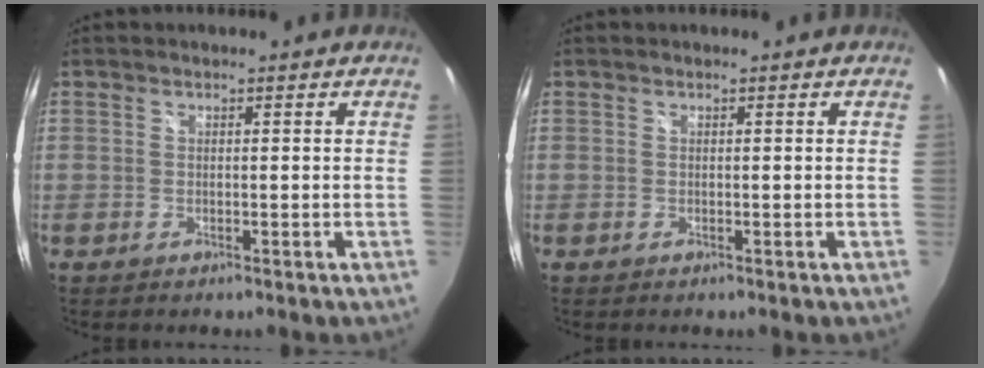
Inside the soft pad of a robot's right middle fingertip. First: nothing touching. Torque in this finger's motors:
{"motor_torque": [0.00, 0.00, 0.00, 0.00]}